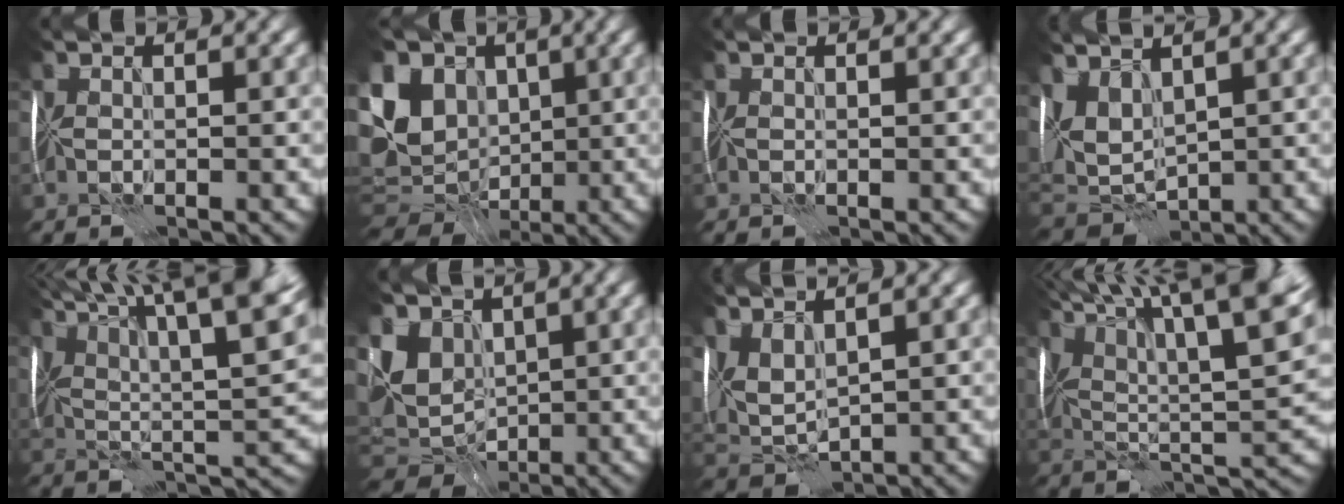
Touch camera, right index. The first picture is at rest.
{"total": 13.6, "force": [1.8, 10.6, 8.3], "torque": [-0.186, 0.018, 0.029]}
{"total": 0.7, "force": [0.6, 0.2, 0.4], "torque": [-0.004, 0.001, 0.001]}
{"total": 4.6, "force": [2.4, 2.4, 3.1], "torque": [-0.071, 0.003, 0.048]}
{"total": 15.1, "force": [8.4, 5.0, 11.5], "torque": [-0.196, 0.027, 0.111]}
{"total": 8.1, "force": [2.2, 6.0, 4.9], "torque": [-0.102, 0.005, 0.038]}
{"total": 3.6, "force": [2.1, 1.5, 2.6], "torque": [-0.066, 0.005, 0.043]}
{"total": 16.5, "force": [9.5, 5.0, 12.6], "torque": [-0.221, 0.031, 0.135]}